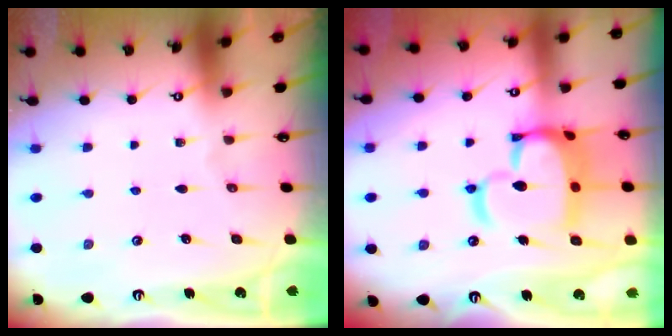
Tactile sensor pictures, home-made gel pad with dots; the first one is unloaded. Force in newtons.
{"total": 15.4, "press": 15.3, "slide": 1.6}